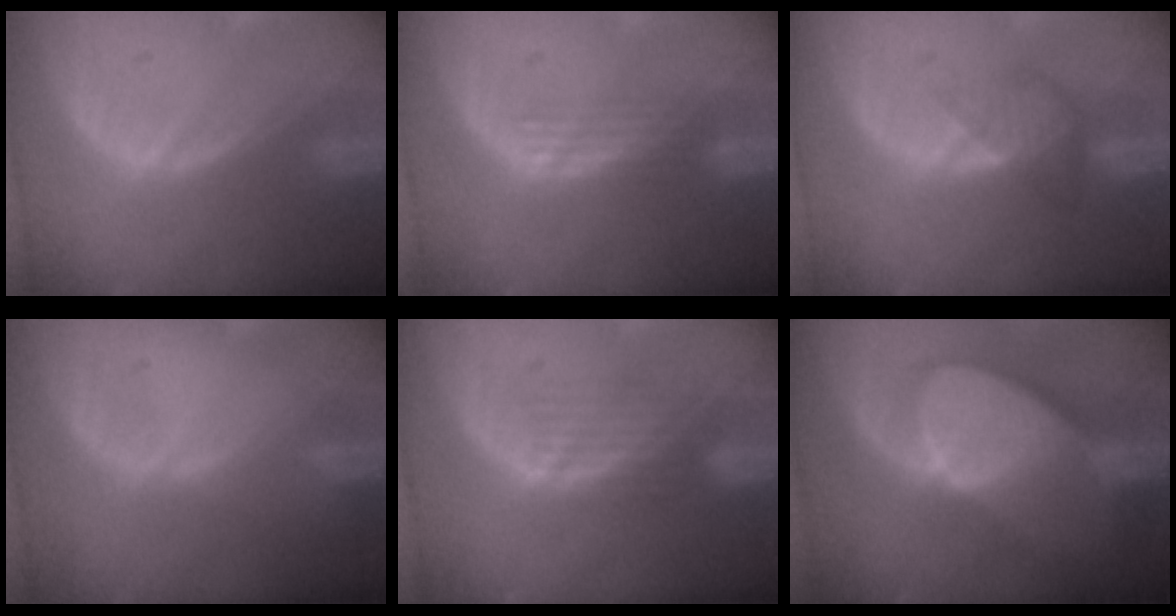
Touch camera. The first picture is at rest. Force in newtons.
{"total": 2.9, "press": 2.6, "slide": 1.4}
{"total": 3.3, "press": 3.3, "slide": 0.2}
{"total": 0.0}
{"total": 4.5, "press": 3.8, "slide": 2.3}
{"total": 8.9, "press": 8.1, "slide": 3.7}